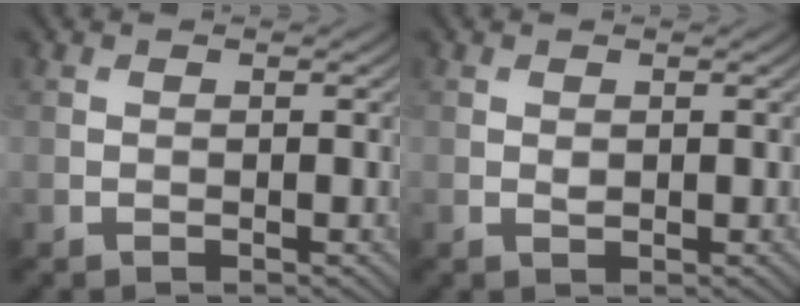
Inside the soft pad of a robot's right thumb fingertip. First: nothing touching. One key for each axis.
{"total": 0.6, "fx": 0.2, "fy": 0.4, "fz": 0.4, "tx": -0.009, "ty": -0.002, "tz": 0.005}